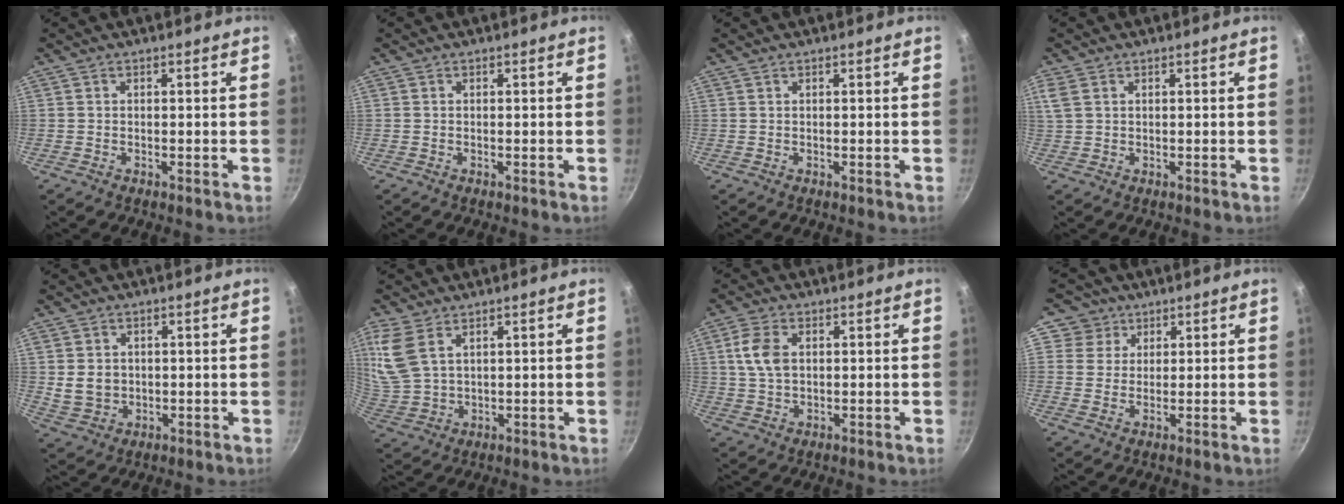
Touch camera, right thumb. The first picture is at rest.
{"total": 0.0}
{"total": 0.0}
{"total": 3.9, "force": [1.8, 2.4, 2.5], "torque": [-0.056, 0.007, 0.041]}
{"total": 5.6, "force": [0.4, 4.7, 3.0], "torque": [-0.042, -0.003, 0.017]}
{"total": 10.1, "force": [5.0, 5.7, 6.7], "torque": [-0.146, -0.010, 0.112]}
{"total": 6.4, "force": [1.6, 4.1, 4.7], "torque": [-0.087, 0.000, 0.030]}
{"total": 5.4, "force": [2.5, 4.8, 0.3], "torque": [0.039, -0.002, 0.033]}